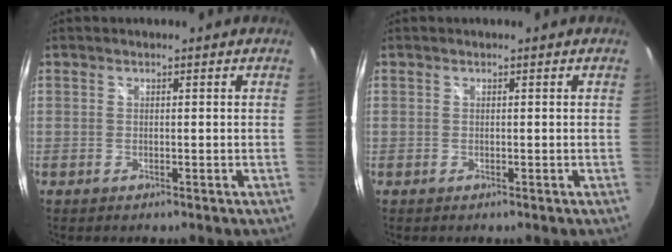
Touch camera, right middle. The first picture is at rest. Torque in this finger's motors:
{"motor_torque": [0.03, -0.06, 0.02, 0.00]}